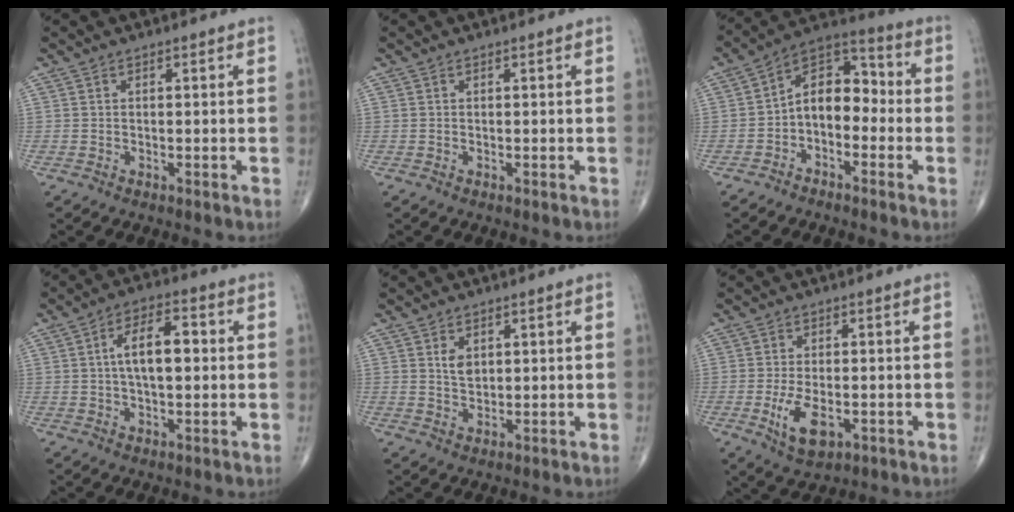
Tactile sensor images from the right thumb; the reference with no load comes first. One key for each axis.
{"total": 0.0}
{"total": 10.3, "fx": -2.1, "fy": 6.7, "fz": 7.5, "tx": -0.086, "ty": 0.048, "tz": -0.055}
{"total": 8.8, "fx": 0.7, "fy": 4.1, "fz": 7.8, "tx": -0.121, "ty": 0.016, "tz": 0.006}
{"total": 3.0, "fx": 1.0, "fy": 2.0, "fz": 2.0, "tx": -0.025, "ty": -0.008, "tz": 0.021}
{"total": 6.9, "fx": -2.0, "fy": 3.6, "fz": 5.6, "tx": -0.100, "ty": -0.005, "tz": -0.027}